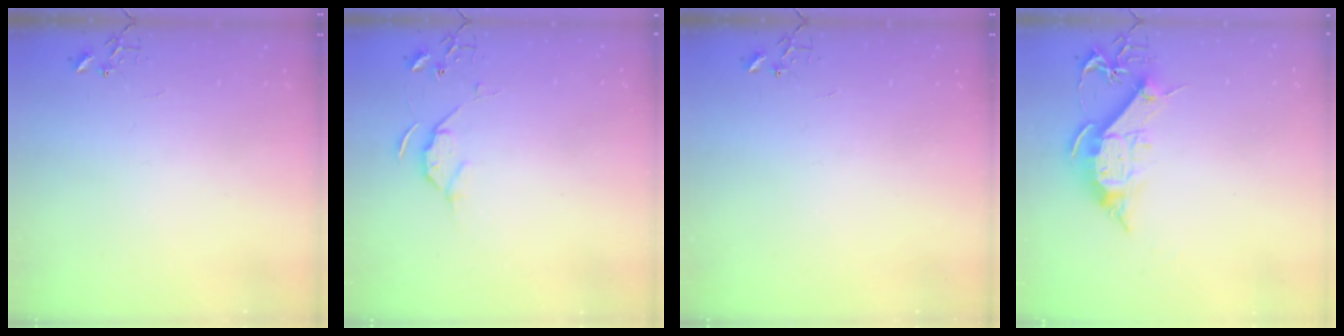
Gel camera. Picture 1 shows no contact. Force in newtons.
{"total": 5.7, "press": 5.7, "slide": 0.8}
{"total": 0.0}
{"total": 11.4, "press": 11.3, "slide": 1.1}